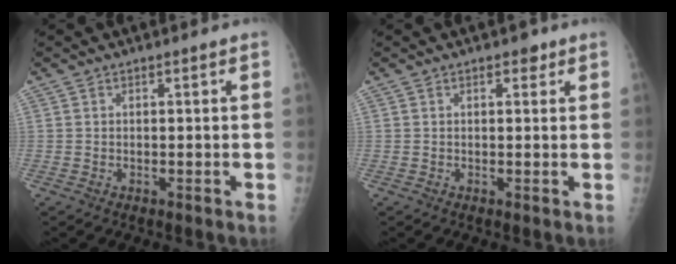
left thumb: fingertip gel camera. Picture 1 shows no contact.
{"total": 2.0, "force": [1.1, 1.0, 1.3], "torque": [-0.009, -0.002, 0.013]}